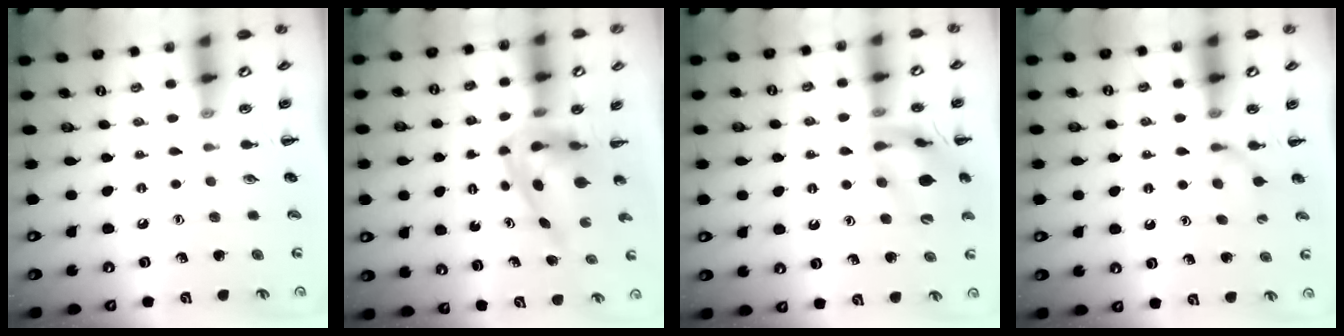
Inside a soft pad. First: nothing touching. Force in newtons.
{"total": 6.5, "press": 6.3, "slide": 1.6}
{"total": 14.4, "press": 14.2, "slide": 2.0}
{"total": 5.5, "press": 5.3, "slide": 1.3}